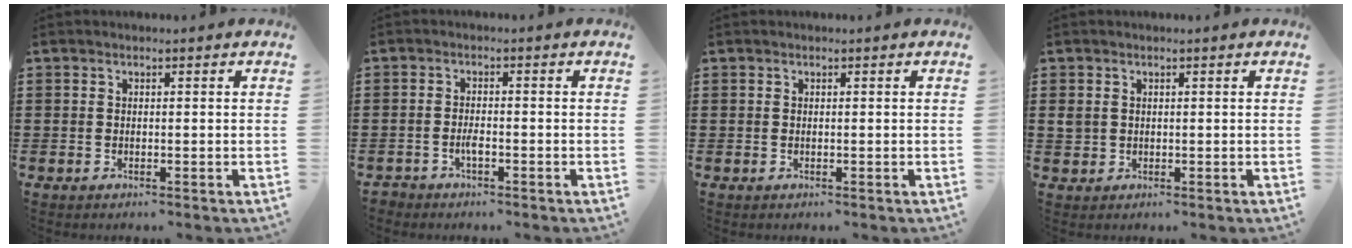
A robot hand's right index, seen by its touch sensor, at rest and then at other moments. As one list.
[{"total": 1.7, "force": [-1.1, 0.7, 1.1], "torque": [-0.021, 0.000, -0.021]}, {"total": 0.0}, {"total": 1.4, "force": [0.3, 1.3, 0.4], "torque": [-0.012, 0.007, 0.004]}]